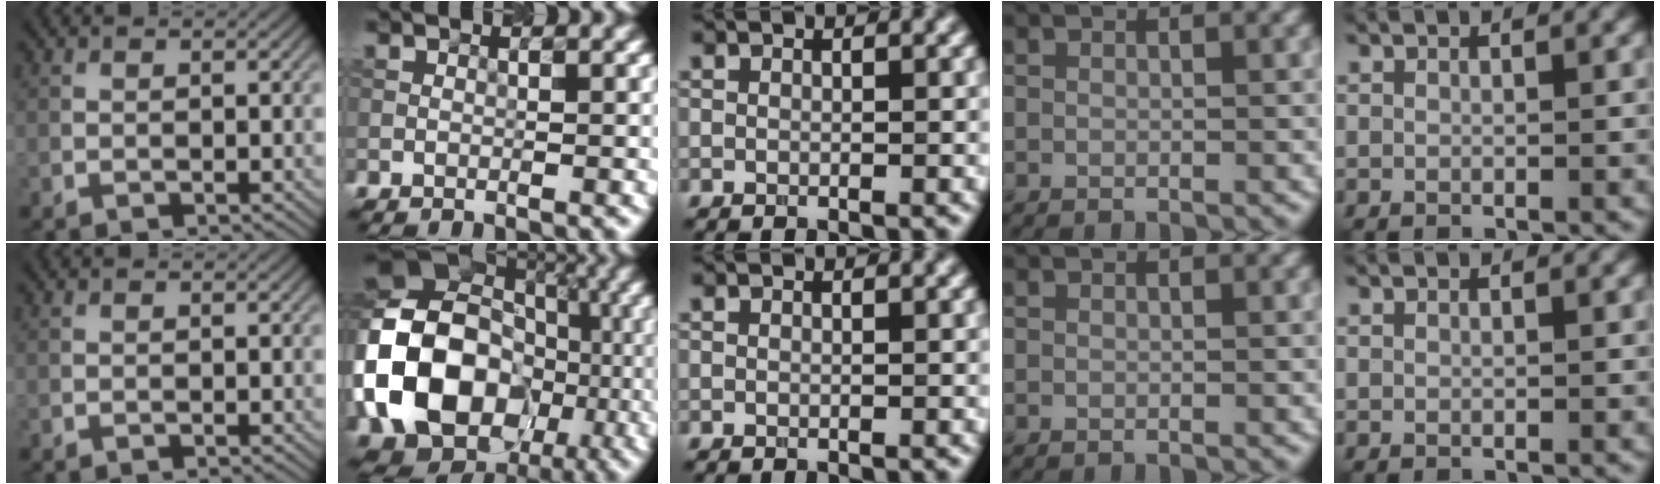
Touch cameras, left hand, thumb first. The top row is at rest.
{"index": {"total": 18.7, "force": [-3.9, 14.8, 10.8], "torque": [-0.214, 0.007, -0.072]}}